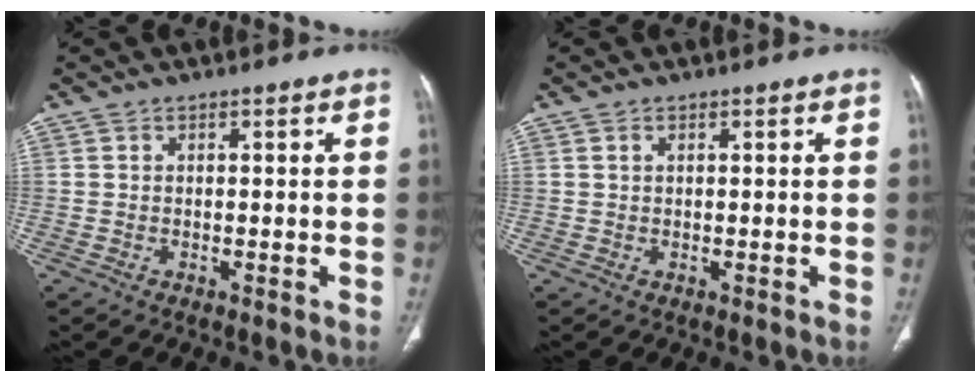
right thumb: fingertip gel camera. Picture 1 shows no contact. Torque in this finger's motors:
{"motor_torque": [-0.38, -0.05, -0.34, 0.22, 0.09]}